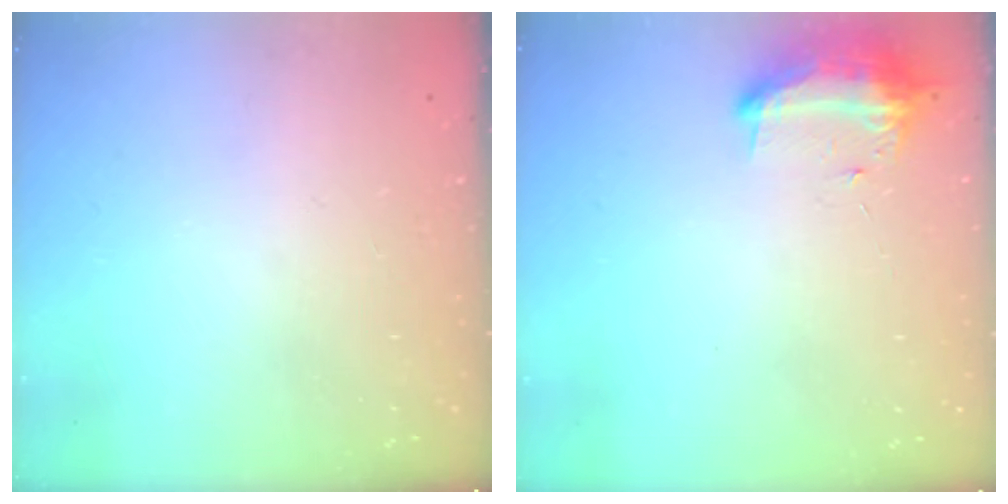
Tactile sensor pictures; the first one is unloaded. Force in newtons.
{"total": 9.9, "press": 9.8, "slide": 1.0}